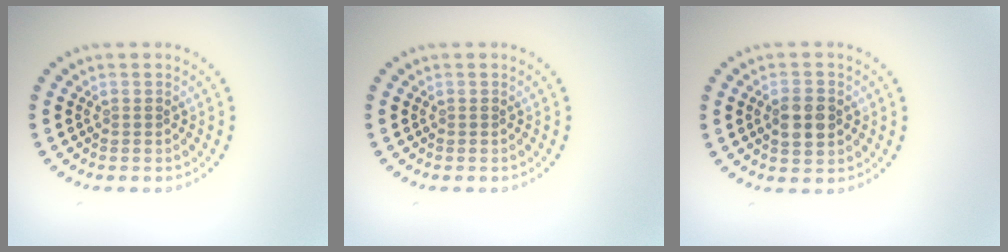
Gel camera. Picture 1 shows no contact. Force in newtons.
{"total": 0.0}
{"total": 3.3, "press": 3.3, "slide": 0.2}